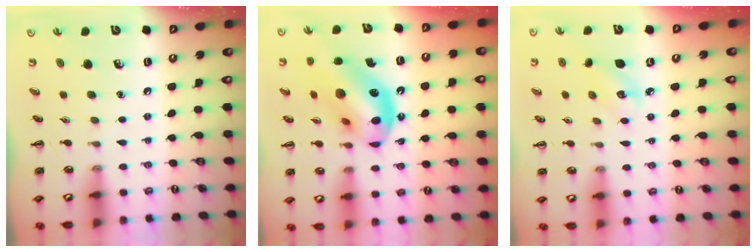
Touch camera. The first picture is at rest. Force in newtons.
{"total": 16.6, "press": 16.0, "slide": 4.3}
{"total": 4.4, "press": 4.2, "slide": 1.2}